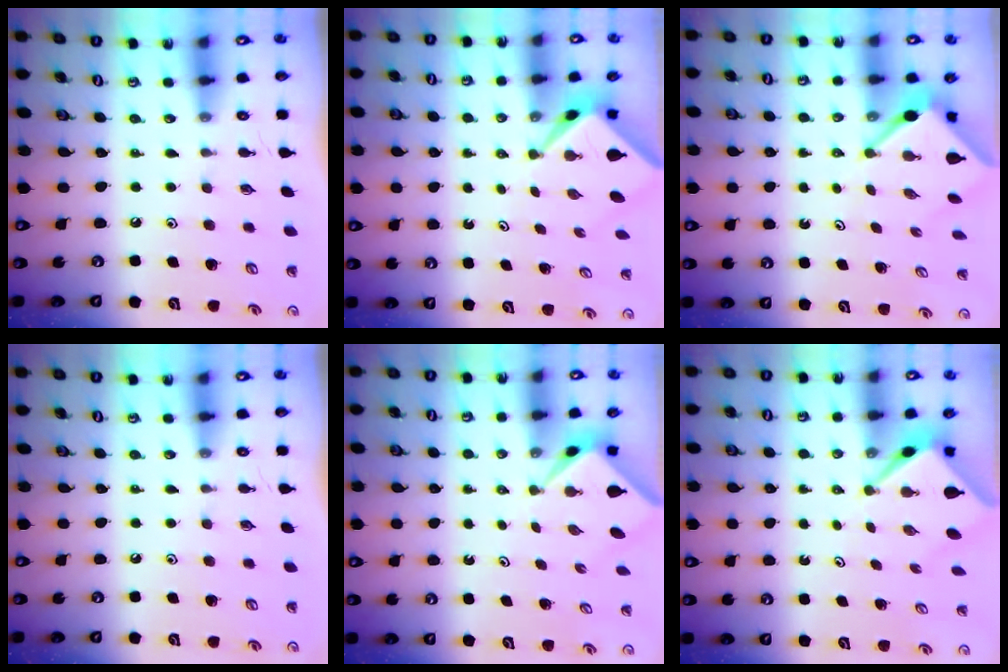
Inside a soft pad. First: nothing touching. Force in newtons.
{"total": 2.3, "press": 2.3, "slide": 0.2}
{"total": 4.2, "press": 4.2, "slide": 0.4}
{"total": 0.0}
{"total": 2.2, "press": 2.2, "slide": 0.2}
{"total": 3.0, "press": 3.0, "slide": 0.1}